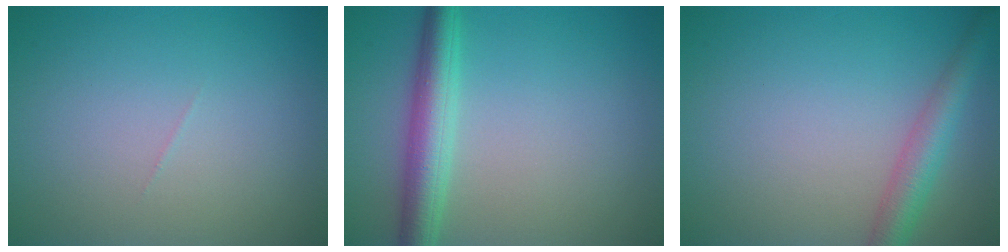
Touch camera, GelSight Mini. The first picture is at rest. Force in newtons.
{"total": 4.3, "press": 4.3, "slide": 0.1}
{"total": 3.4, "press": 3.4, "slide": 0.2}